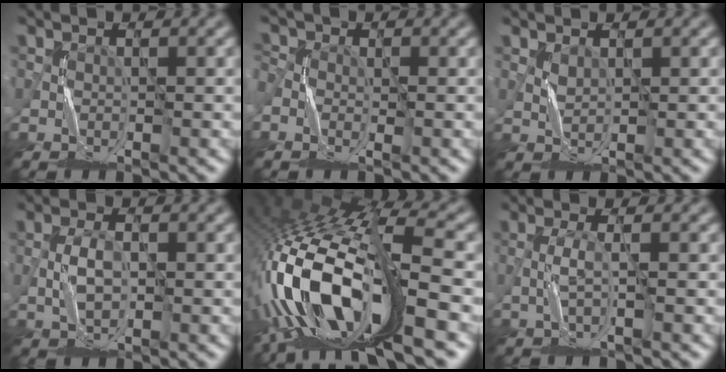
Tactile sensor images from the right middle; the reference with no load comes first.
{"total": 2.4, "force": [-0.8, 1.5, 1.6], "torque": [-0.037, 0.000, -0.017]}
{"total": 0.8, "force": [0.8, 0.1, 0.0], "torque": [-0.009, -0.002, 0.021]}
{"total": 2.1, "force": [0.0, 1.0, 1.8], "torque": [-0.042, 0.001, 0.001]}
{"total": 15.7, "force": [-5.0, 6.1, 13.6], "torque": [-0.294, 0.004, -0.083]}
{"total": 1.2, "force": [0.0, -0.1, 1.2], "torque": [-0.029, 0.004, -0.003]}